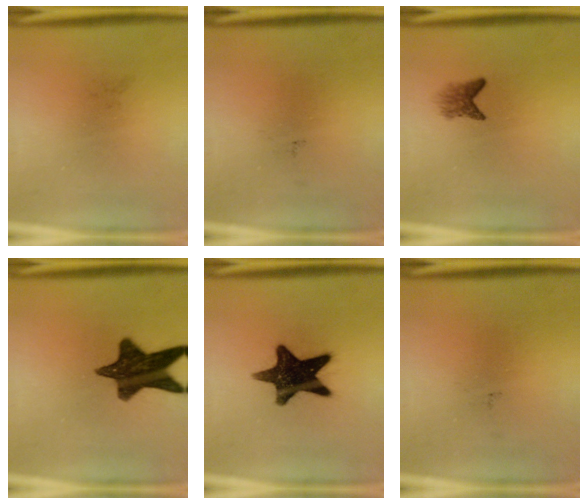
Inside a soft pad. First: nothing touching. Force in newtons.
{"total": 0.0}
{"total": 2.3}
{"total": 13.7}
{"total": 14.9}
{"total": 0.0}